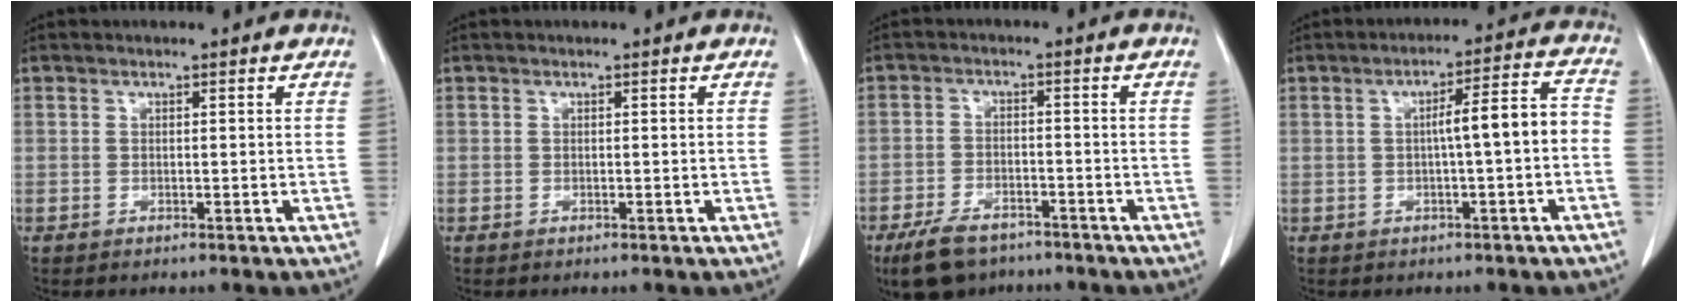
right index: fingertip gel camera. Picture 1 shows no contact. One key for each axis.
{"total": 0.0}
{"total": 8.0, "fx": -6.1, "fy": 3.6, "fz": 3.7, "tx": -0.074, "ty": -0.007, "tz": -0.101}
{"total": 6.9, "fx": -0.9, "fy": 0.6, "fz": 6.8, "tx": -0.097, "ty": 0.029, "tz": -0.012}